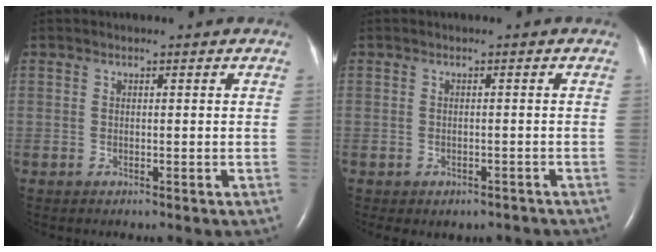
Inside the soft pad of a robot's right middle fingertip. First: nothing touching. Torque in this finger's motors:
{"motor_torque": [0.52, -0.54, 0.13, 0.05]}